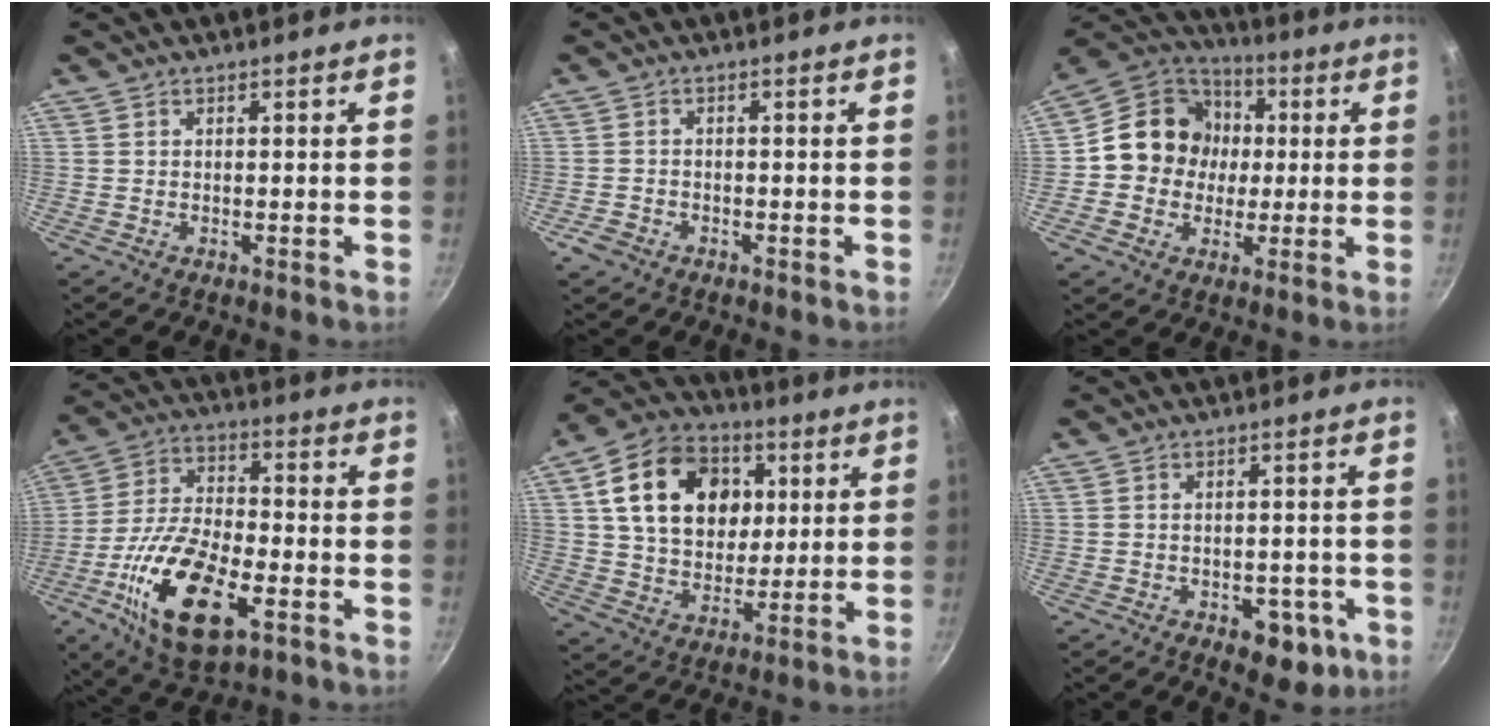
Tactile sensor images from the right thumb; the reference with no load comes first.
{"total": 2.7, "force": [-1.6, 1.8, 1.0], "torque": [-0.024, 0.017, -0.028]}
{"total": 14.3, "force": [0.6, 13.0, 5.9], "torque": [-0.064, 0.026, -0.004]}
{"total": 19.8, "force": [-7.4, 9.0, 15.9], "torque": [-0.298, 0.019, -0.138]}
{"total": 20.3, "force": [5.1, 15.3, 12.4], "torque": [-0.181, 0.009, 0.084]}
{"total": 7.9, "force": [-3.2, 4.6, 5.6], "torque": [-0.043, 0.012, -0.032]}